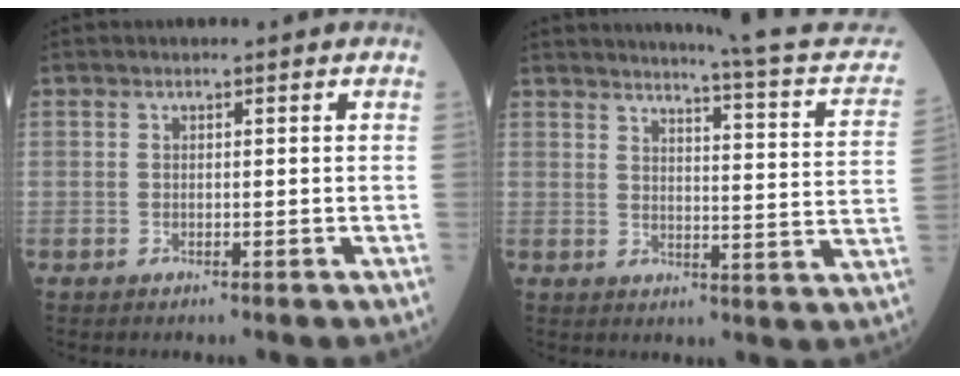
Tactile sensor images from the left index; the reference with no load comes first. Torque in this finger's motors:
{"motor_torque": [0.38, -1.76, 0.03, 0.03]}